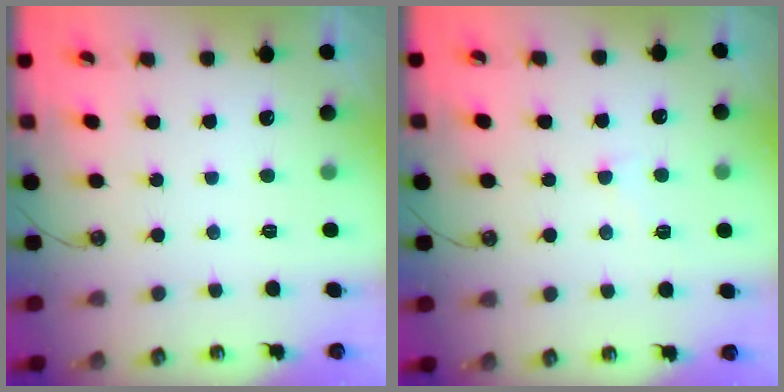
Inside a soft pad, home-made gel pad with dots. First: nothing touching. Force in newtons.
{"total": 1.5, "press": 1.4, "slide": 0.6}